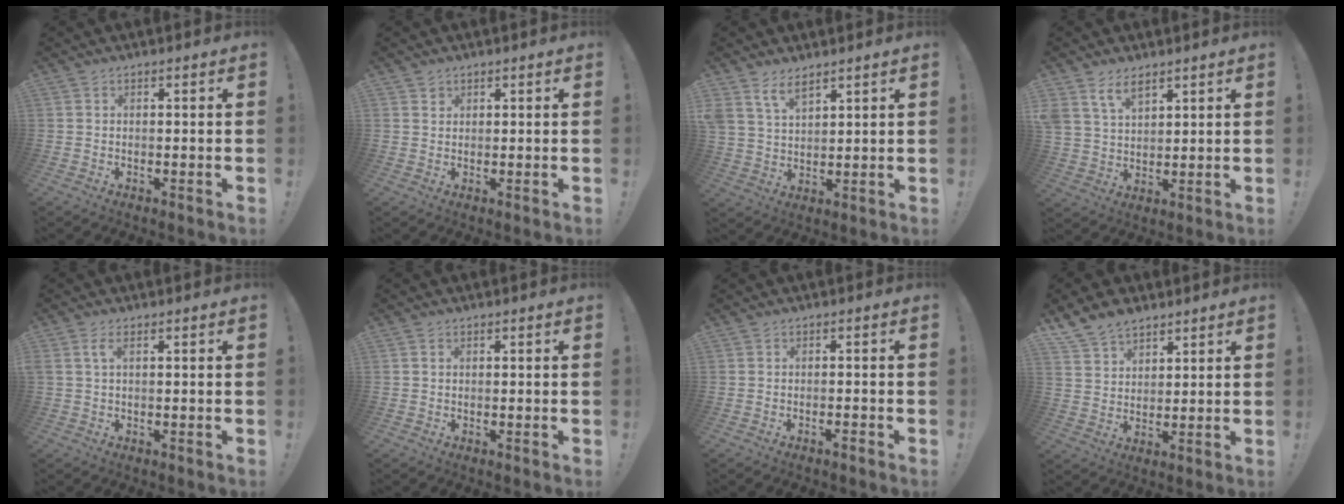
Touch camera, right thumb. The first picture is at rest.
{"total": 1.3, "force": [0.9, 0.9, 0.2], "torque": [0.003, -0.005, 0.015]}
{"total": 6.9, "force": [5.1, 3.1, 3.4], "torque": [-0.069, -0.020, 0.098]}
{"total": 7.8, "force": [5.4, 4.2, 3.7], "torque": [-0.077, -0.015, 0.105]}
{"total": 2.7, "force": [0.9, 0.7, 2.5], "torque": [-0.055, 0.004, 0.016]}
{"total": 0.7, "force": [0.1, 0.7, 0.1], "torque": [-0.011, 0.007, 0.004]}
{"total": 1.5, "force": [-1.1, 0.1, 1.0], "torque": [-0.015, 0.000, -0.019]}
{"total": 8.1, "force": [6.4, 4.4, 2.4], "torque": [-0.051, -0.036, 0.127]}